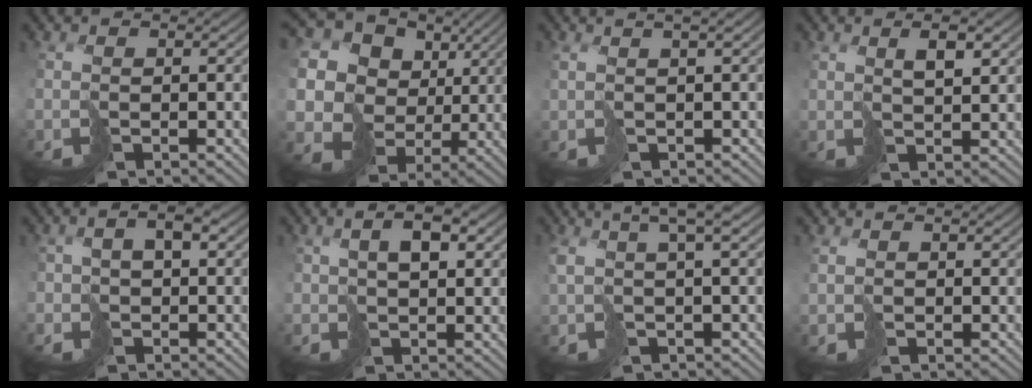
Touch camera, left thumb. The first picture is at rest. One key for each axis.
{"total": 17.1, "fx": 5.5, "fy": 14.3, "fz": 7.6, "tx": -0.232, "ty": 0.028, "tz": 0.121}
{"total": 4.2, "fx": 1.0, "fy": 1.1, "fz": 3.9, "tx": -0.043, "ty": 0.012, "tz": 0.017}
{"total": 3.0, "fx": 2.1, "fy": 0.5, "fz": 2.0, "tx": -0.035, "ty": 0.002, "tz": 0.043}
{"total": 4.0, "fx": -0.1, "fy": 2.8, "fz": 2.9, "tx": -0.061, "ty": 0.005, "tz": -0.006}
{"total": 4.2, "fx": 1.6, "fy": 2.1, "fz": 3.3, "tx": -0.064, "ty": 0.005, "tz": 0.029}
{"total": 5.6, "fx": 1.7, "fy": 1.3, "fz": 5.2, "tx": -0.076, "ty": 0.014, "tz": 0.027}
{"total": 0.7, "fx": 0.5, "fy": 0.4, "fz": -0.2, "tx": 0.003, "ty": 0.001, "tz": 0.014}